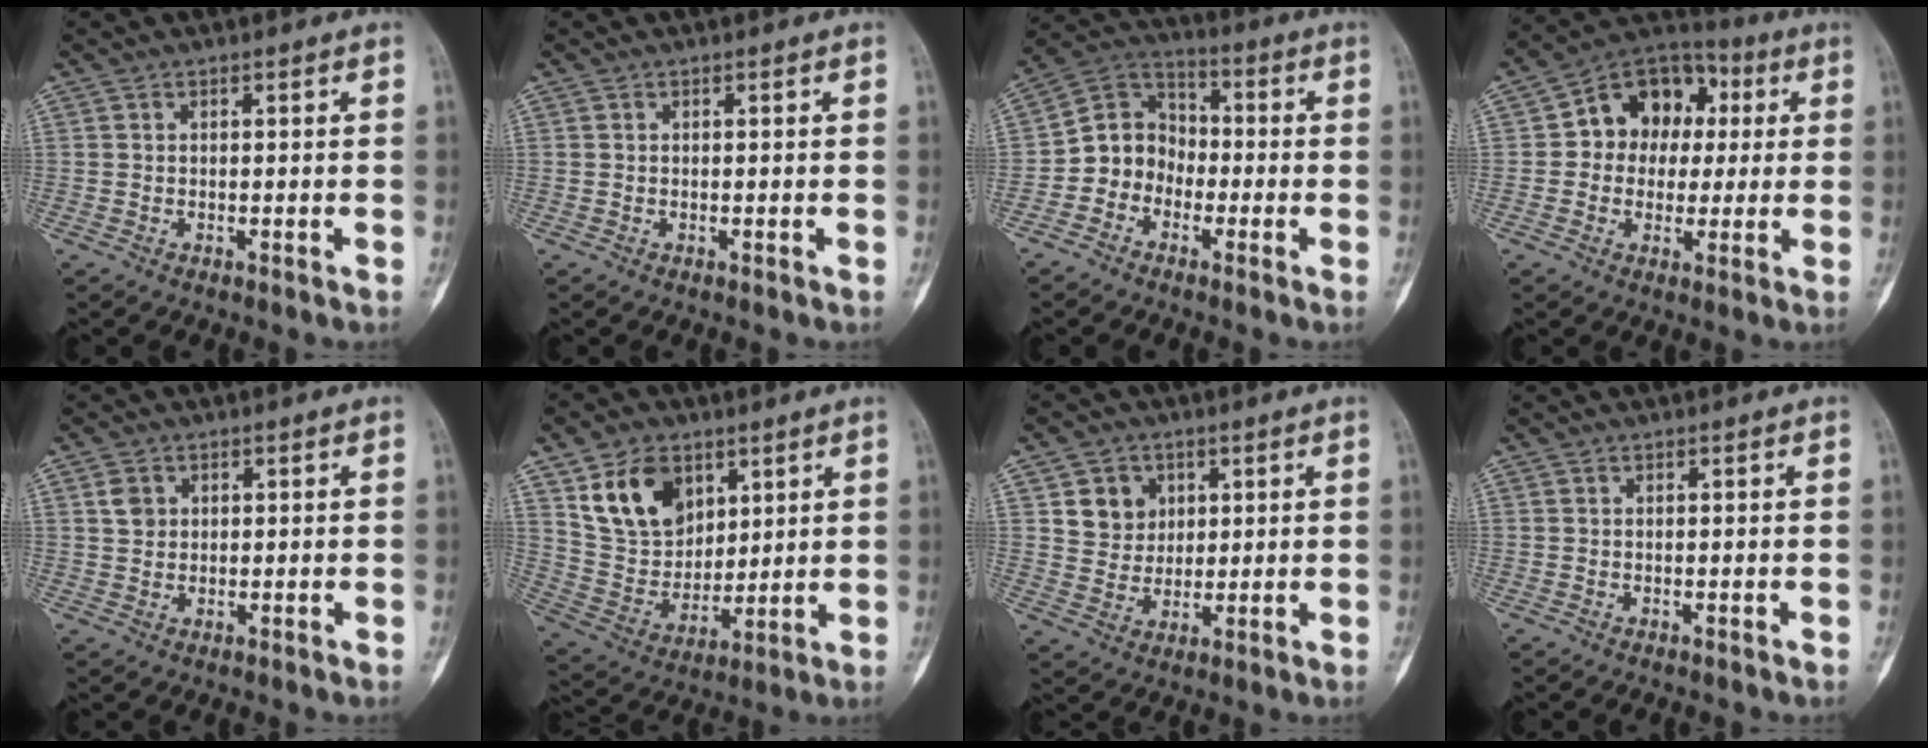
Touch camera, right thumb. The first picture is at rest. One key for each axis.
{"total": 0.0}
{"total": 9.0, "fx": -2.8, "fy": 7.9, "fz": 3.3, "tx": -0.029, "ty": 0.056, "tz": -0.066}
{"total": 13.7, "fx": 1.9, "fy": 10.9, "fz": 8.1, "tx": -0.068, "ty": 0.025, "tz": 0.020}
{"total": 3.1, "fx": 1.2, "fy": 2.5, "fz": 1.3, "tx": -0.014, "ty": -0.001, "tz": 0.024}
{"total": 14.6, "fx": 7.1, "fy": 10.3, "fz": 7.6, "tx": -0.102, "ty": -0.034, "tz": 0.147}
{"total": 7.0, "fx": 2.6, "fy": 6.2, "fz": 2.2, "tx": -0.006, "ty": -0.009, "tz": 0.049}
{"total": 0.0}